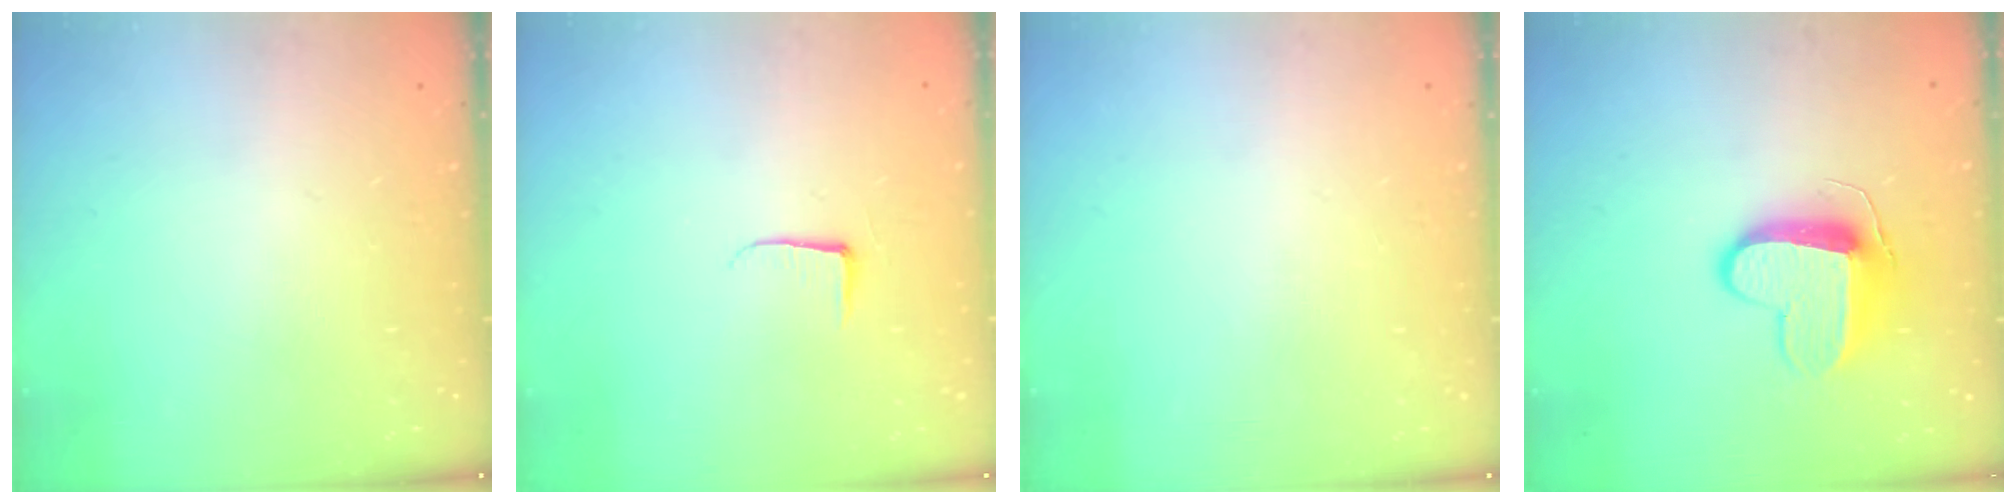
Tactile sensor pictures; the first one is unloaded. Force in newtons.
{"total": 4.0, "press": 4.0, "slide": 0.5}
{"total": 0.0}
{"total": 10.3, "press": 10.2, "slide": 0.5}